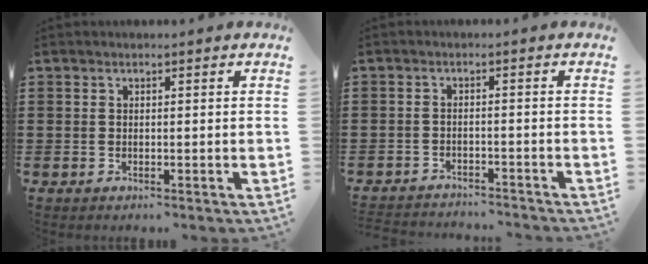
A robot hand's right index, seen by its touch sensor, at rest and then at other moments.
{"total": 2.3, "force": [-2.3, 0.1, -0.1], "torque": [-0.004, 0.000, -0.050]}